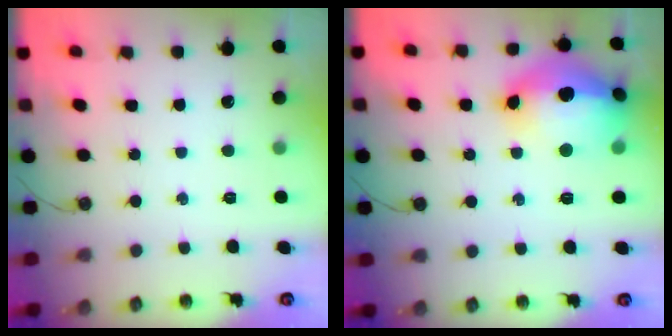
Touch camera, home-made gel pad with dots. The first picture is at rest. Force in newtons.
{"total": 22.6, "press": 21.5, "slide": 7.1}